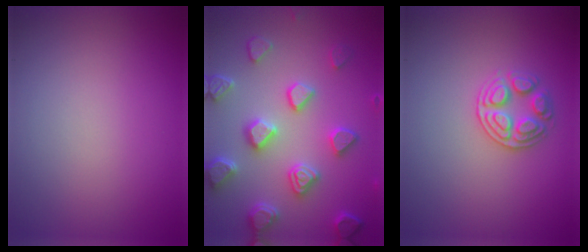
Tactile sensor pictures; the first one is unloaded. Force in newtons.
{"total": 5.5, "press": 5.0, "slide": 2.4}
{"total": 2.6, "press": 2.6, "slide": 0.5}